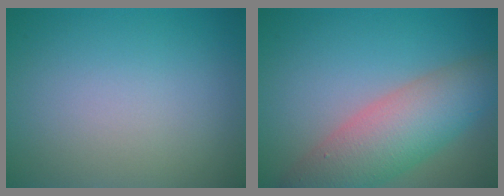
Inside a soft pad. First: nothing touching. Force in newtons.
{"total": 7.4, "press": 7.3, "slide": 0.3}